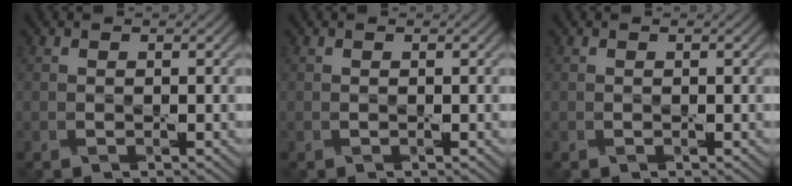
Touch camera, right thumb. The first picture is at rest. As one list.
[{"total": 0.0}, {"total": 0.0}]